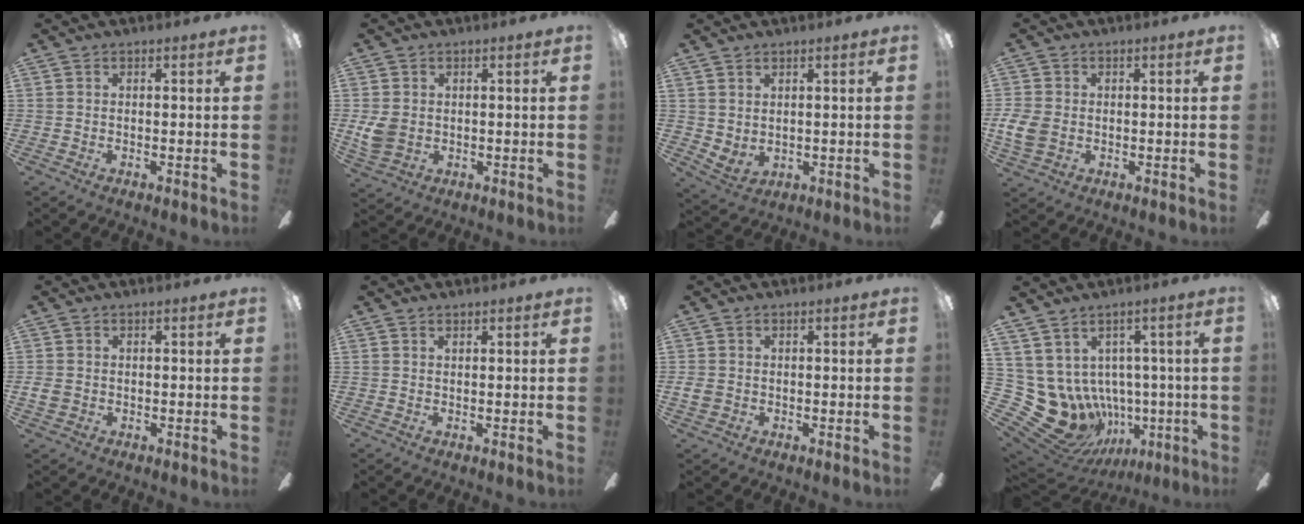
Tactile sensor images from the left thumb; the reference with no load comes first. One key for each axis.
{"total": 5.1, "fx": 0.4, "fy": 4.1, "fz": 3.0, "tx": -0.060, "ty": 0.002, "tz": 0.008}
{"total": 3.0, "fx": 2.4, "fy": 1.5, "fz": 1.0, "tx": -0.025, "ty": -0.012, "tz": 0.045}
{"total": 6.0, "fx": -0.6, "fy": 4.6, "fz": 3.8, "tx": -0.090, "ty": 0.008, "tz": -0.010}
{"total": 2.9, "fx": 0.1, "fy": 2.3, "fz": 1.7, "tx": -0.038, "ty": 0.005, "tz": 0.000}
{"total": 0.9, "fx": 0.7, "fy": 0.4, "fz": 0.5, "tx": -0.004, "ty": -0.002, "tz": 0.010}
{"total": 2.8, "fx": -0.1, "fy": 2.2, "fz": 1.7, "tx": -0.037, "ty": 0.005, "tz": -0.003}
{"total": 13.5, "fx": -2.2, "fy": 11.5, "fz": 6.8, "tx": -0.188, "ty": -0.023, "tz": -0.011}